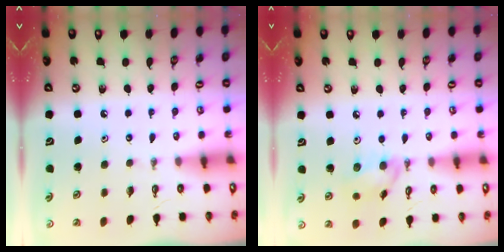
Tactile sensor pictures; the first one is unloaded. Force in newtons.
{"total": 8.9, "press": 8.9, "slide": 1.1}